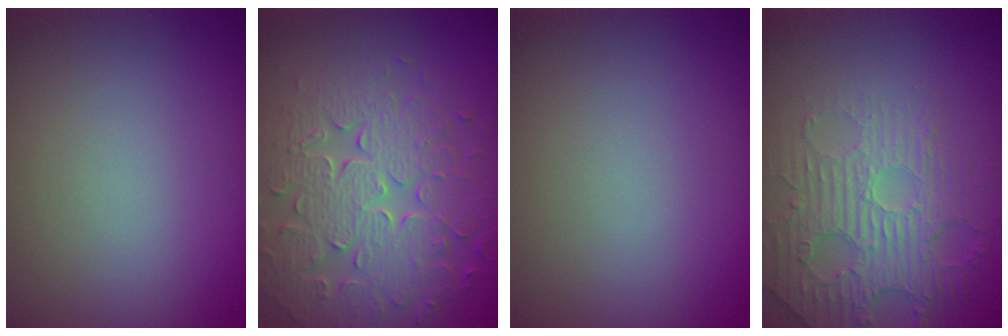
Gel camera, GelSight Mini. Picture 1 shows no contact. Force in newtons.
{"total": 7.9, "press": 5.7, "slide": 5.5}
{"total": 0.0}
{"total": 4.6, "press": 3.6, "slide": 2.9}